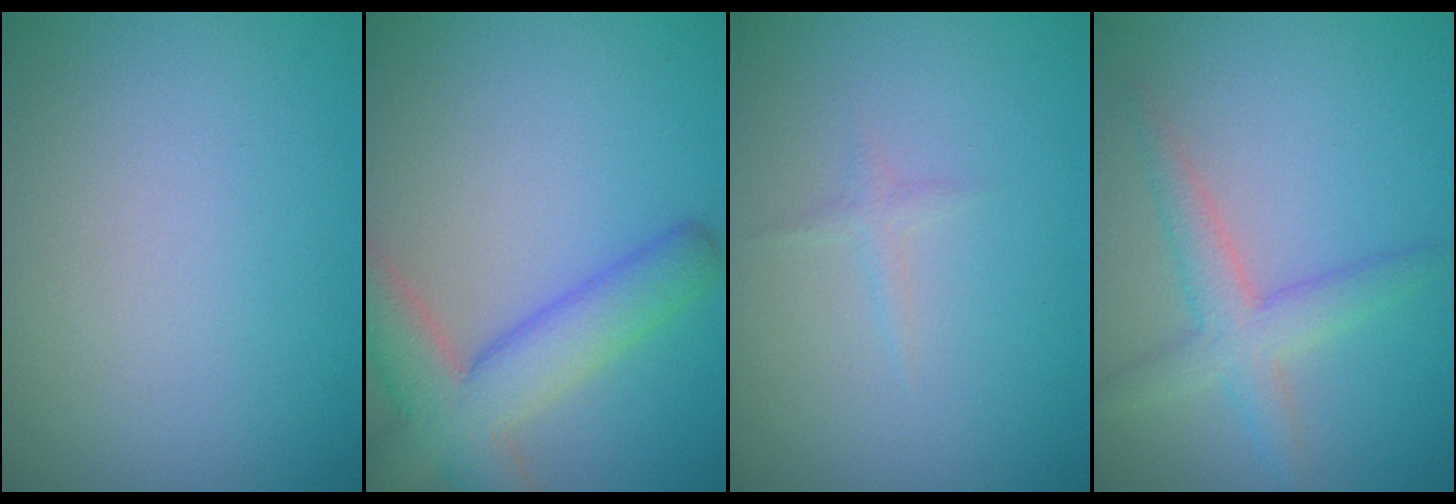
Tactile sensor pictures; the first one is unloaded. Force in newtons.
{"total": 6.8, "press": 6.8, "slide": 0.5}
{"total": 0.8, "press": 0.8, "slide": 0.1}
{"total": 3.3, "press": 3.3, "slide": 0.3}